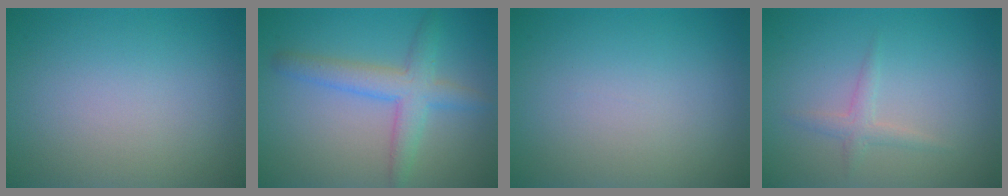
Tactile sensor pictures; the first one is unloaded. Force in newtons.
{"total": 4.0, "press": 3.9, "slide": 0.2}
{"total": 0.0}
{"total": 1.3, "press": 1.3, "slide": 0.1}